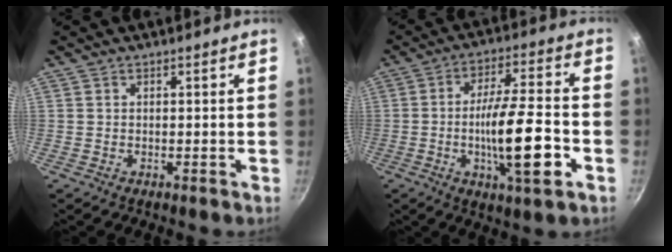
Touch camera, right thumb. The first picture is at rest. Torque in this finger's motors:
{"motor_torque": [3.22, 1.79, 2.53, -0.07, 0.06]}